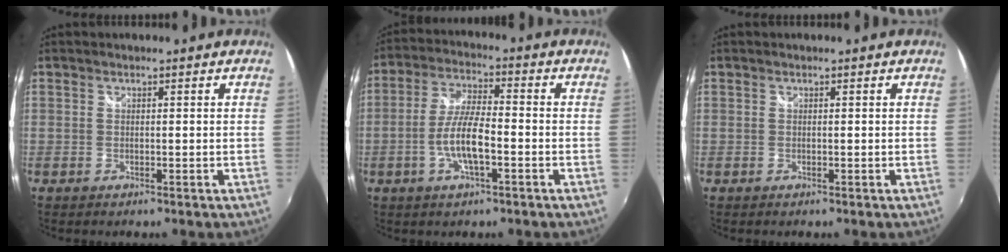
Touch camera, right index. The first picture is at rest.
{"total": 8.7, "force": [-2.8, 2.2, 7.9], "torque": [-0.161, 0.002, -0.055]}
{"total": 0.0}